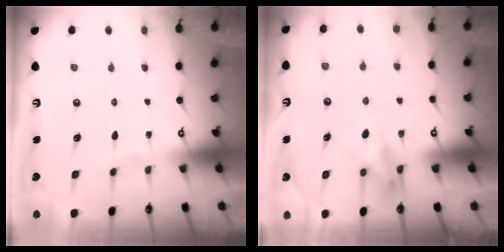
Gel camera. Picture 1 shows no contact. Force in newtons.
{"total": 8.5, "press": 8.4, "slide": 1.2}